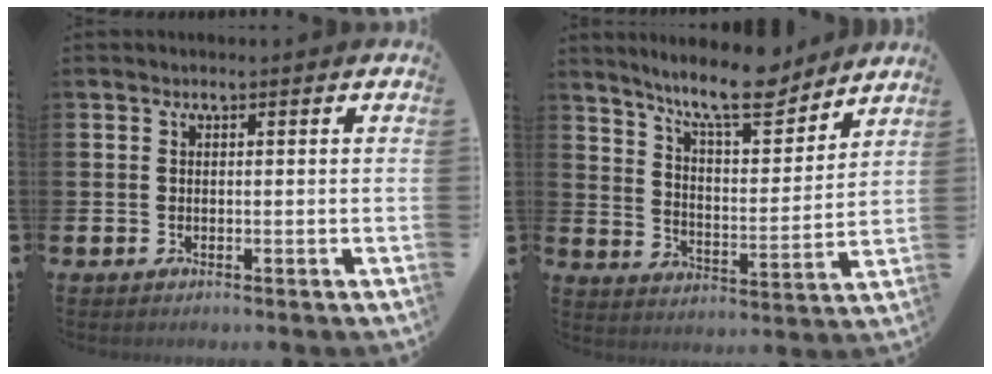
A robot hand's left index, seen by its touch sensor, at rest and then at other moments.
{"total": 11.6, "force": [10.1, 2.4, 5.1], "torque": [-0.105, -0.061, 0.176]}